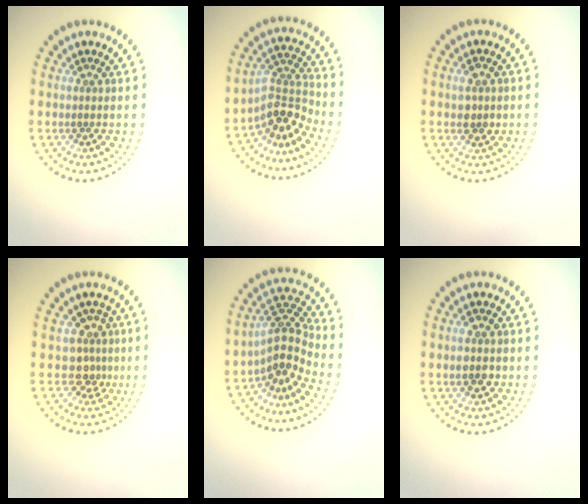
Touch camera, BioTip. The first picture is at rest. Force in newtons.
{"total": 3.8, "press": 2.6, "slide": 2.8}
{"total": 2.0, "press": 2.0, "slide": 0.1}
{"total": 2.5, "press": 1.9, "slide": 1.7}
{"total": 3.7, "press": 2.6, "slide": 2.6}
{"total": 2.8, "press": 2.8, "slide": 0.1}